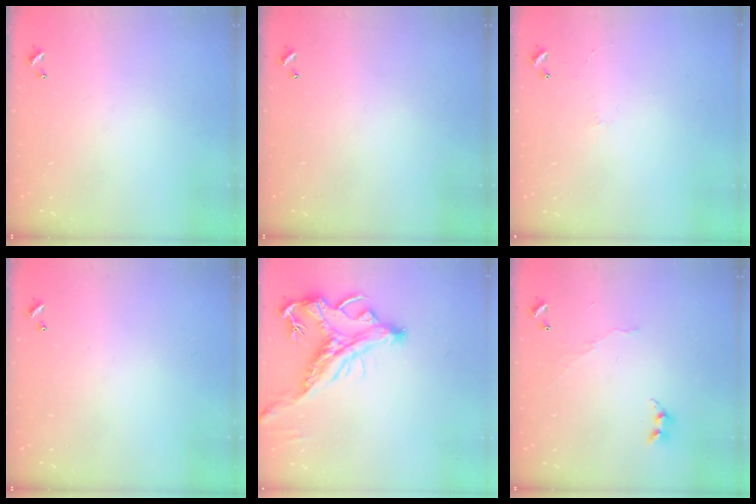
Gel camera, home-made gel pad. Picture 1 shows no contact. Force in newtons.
{"total": 0.0}
{"total": 1.8, "press": 1.7, "slide": 0.4}
{"total": 0.0}
{"total": 4.1, "press": 3.8, "slide": 1.5}
{"total": 5.6, "press": 5.6, "slide": 0.4}